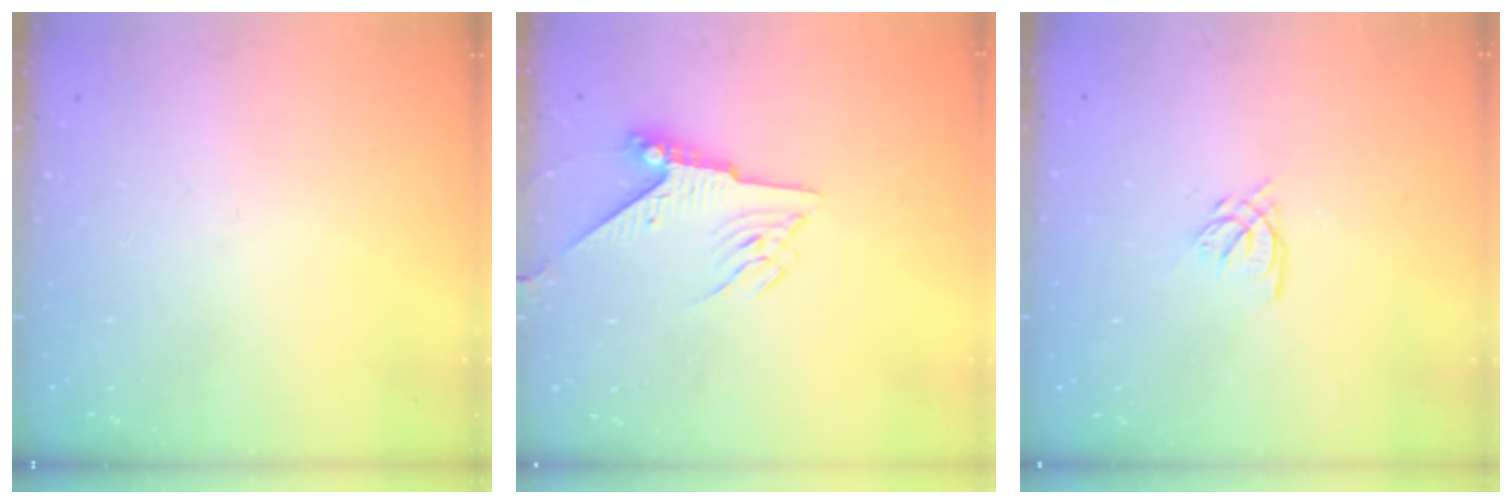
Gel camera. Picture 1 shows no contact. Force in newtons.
{"total": 8.1, "press": 8.0, "slide": 1.3}
{"total": 4.2, "press": 4.1, "slide": 0.4}